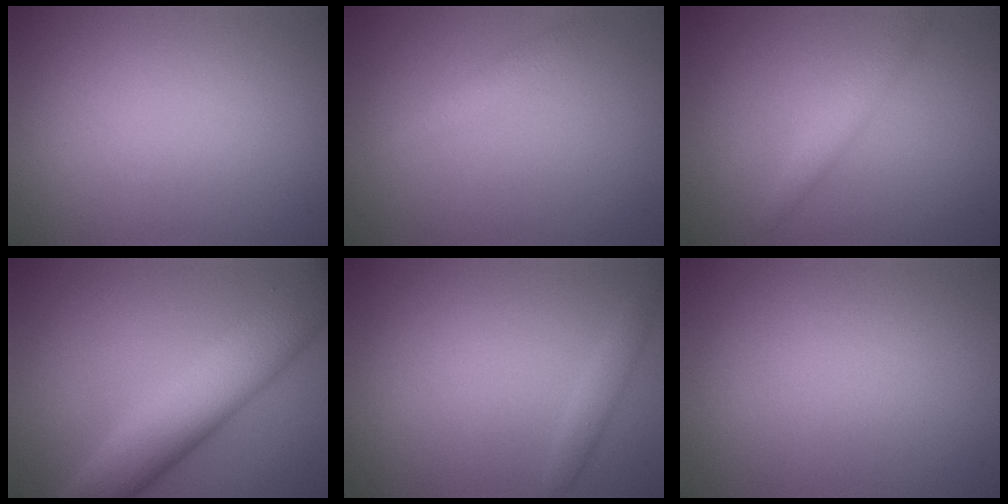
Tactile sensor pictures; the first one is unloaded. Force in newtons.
{"total": 1.3, "press": 1.3, "slide": 0.1}
{"total": 1.9, "press": 1.9, "slide": 0.0}
{"total": 8.3, "press": 8.3, "slide": 0.3}
{"total": 1.3, "press": 1.3, "slide": 0.1}
{"total": 0.0}